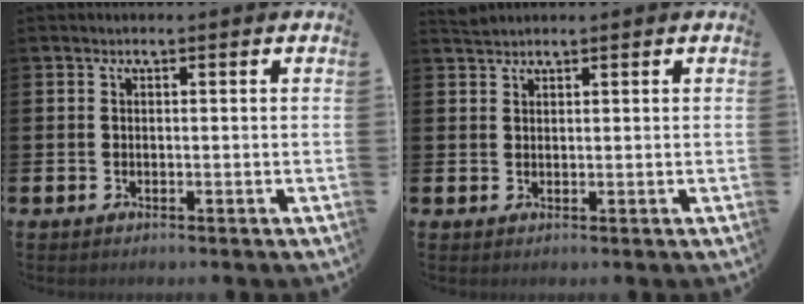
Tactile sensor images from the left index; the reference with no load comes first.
{"total": 1.6, "force": [1.6, 0.3, 0.1], "torque": [0.011, -0.003, 0.027]}